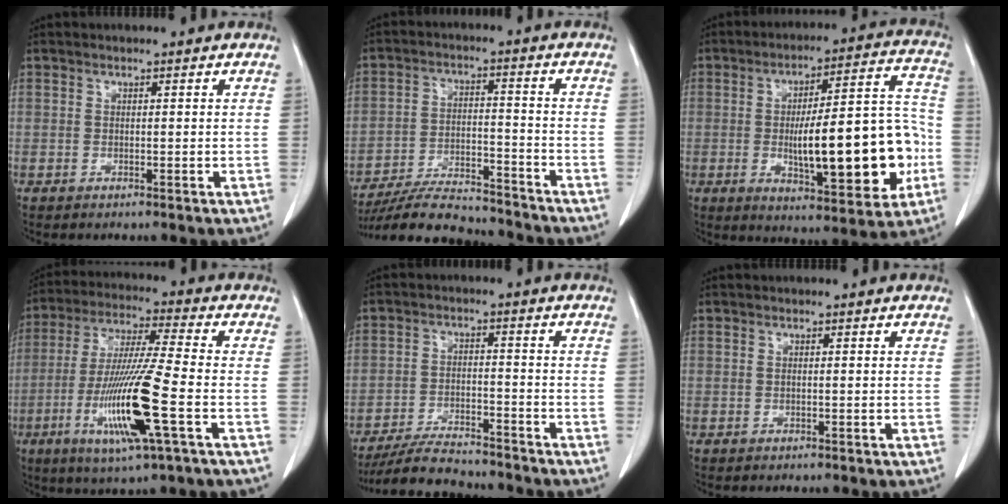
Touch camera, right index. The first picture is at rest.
{"total": 14.5, "force": [-13.5, 2.4, 4.6], "torque": [-0.077, 0.002, -0.215]}
{"total": 20.0, "force": [-3.5, 4.9, 19.1], "torque": [-0.269, 0.024, -0.038]}
{"total": 15.6, "force": [-4.9, 0.1, 14.8], "torque": [-0.302, -0.024, -0.093]}
{"total": 10.0, "force": [-9.3, 1.7, 3.1], "torque": [-0.049, -0.010, -0.156]}
{"total": 0.0}